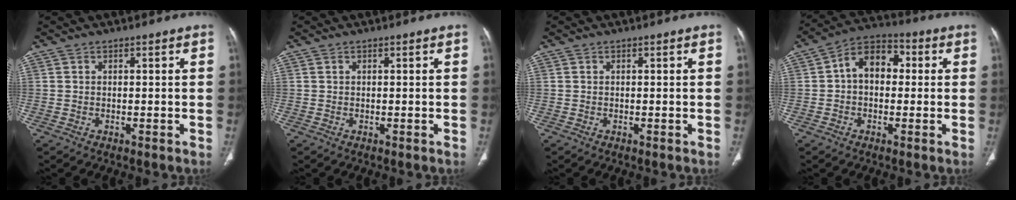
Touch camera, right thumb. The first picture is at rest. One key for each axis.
{"total": 0.0}
{"total": 0.0}
{"total": 9.6, "fx": 1.0, "fy": 6.6, "fz": 6.9, "tx": -0.090, "ty": 0.029, "tz": 0.005}